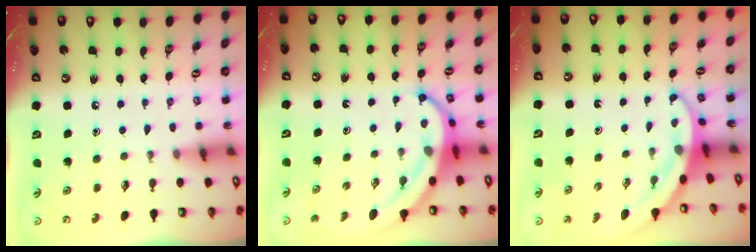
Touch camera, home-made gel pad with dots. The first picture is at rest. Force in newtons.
{"total": 7.6, "press": 7.6, "slide": 0.8}
{"total": 3.0, "press": 3.0, "slide": 0.2}